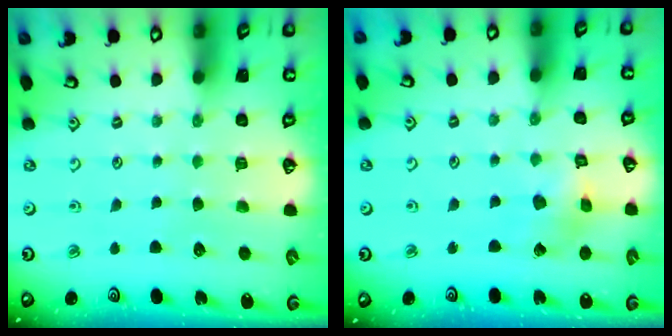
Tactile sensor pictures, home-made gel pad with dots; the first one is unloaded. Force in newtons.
{"total": 4.3, "press": 4.3, "slide": 0.5}